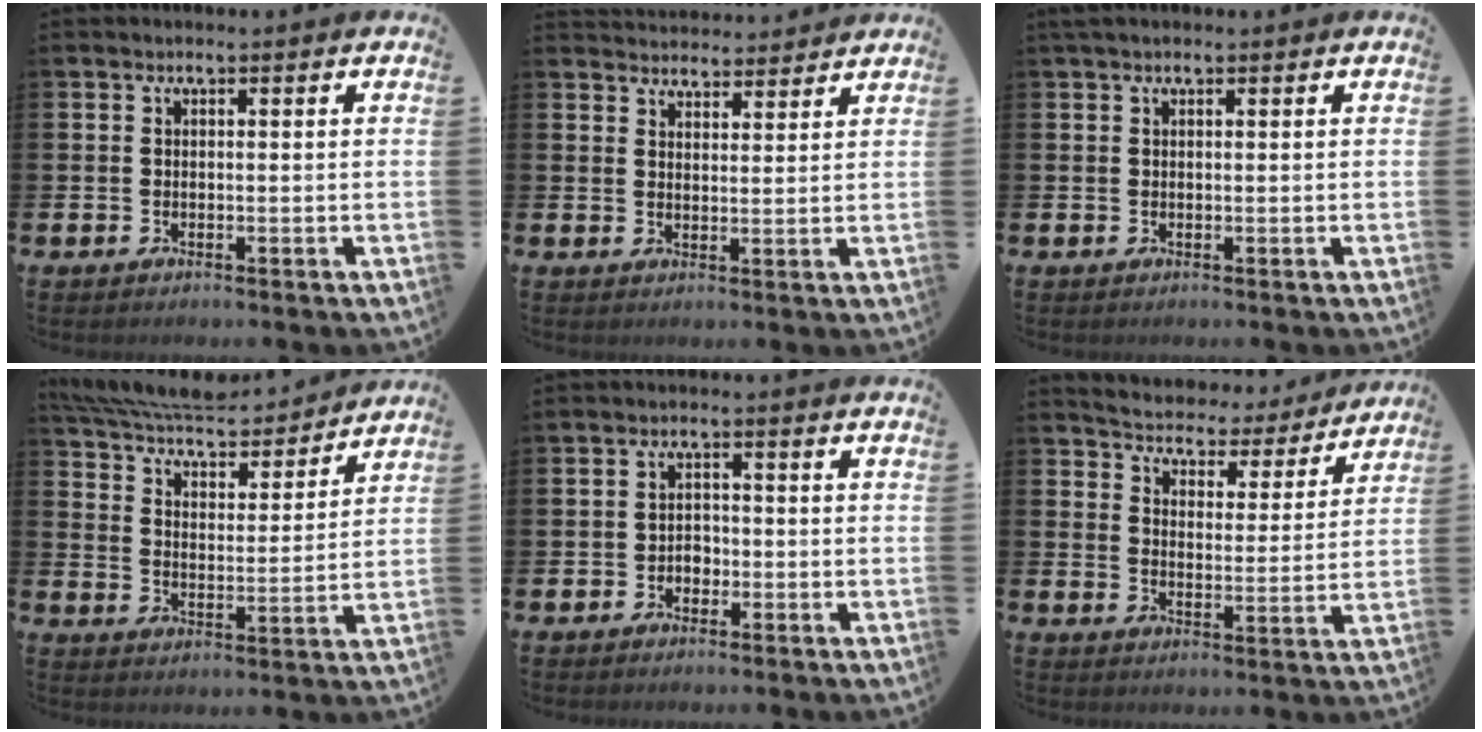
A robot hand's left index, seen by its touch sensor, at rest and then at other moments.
{"total": 3.9, "force": [3.8, 0.7, -0.4], "torque": [0.002, -0.024, 0.069]}
{"total": 0.9, "force": [0.7, 0.3, 0.4], "torque": [-0.005, 0.003, 0.011]}
{"total": 7.5, "force": [7.0, 1.7, 1.9], "torque": [-0.074, -0.054, 0.123]}
{"total": 1.9, "force": [-0.9, 1.5, 0.6], "torque": [-0.010, 0.003, -0.022]}
{"total": 5.1, "force": [4.9, 1.2, -0.1], "torque": [-0.022, -0.047, 0.080]}